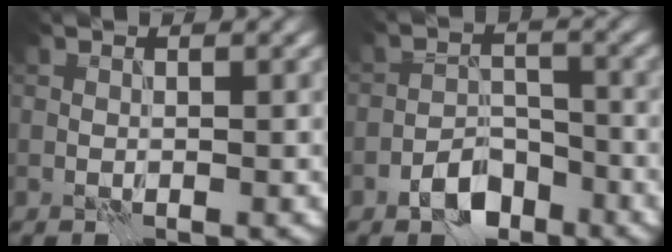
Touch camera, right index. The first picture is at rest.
{"total": 4.4, "force": [-2.9, 2.4, 2.3], "torque": [-0.032, 0.004, -0.055]}